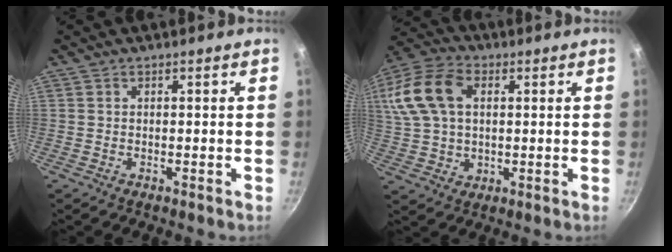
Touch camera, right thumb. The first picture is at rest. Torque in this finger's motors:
{"motor_torque": [-0.63, 1.21, 0.55, -0.50, 0.14]}